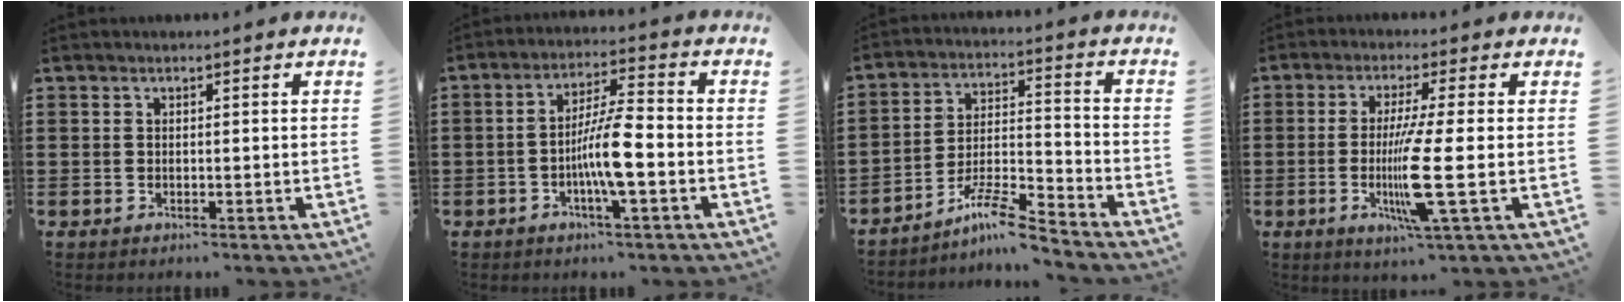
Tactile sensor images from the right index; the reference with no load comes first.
{"total": 7.7, "force": [-2.2, 1.1, 7.3], "torque": [-0.145, -0.005, -0.048]}
{"total": 8.5, "force": [-7.3, 0.7, 4.2], "torque": [-0.082, 0.008, -0.141]}
{"total": 9.1, "force": [-1.5, -0.2, 9.0], "torque": [-0.181, -0.030, -0.034]}